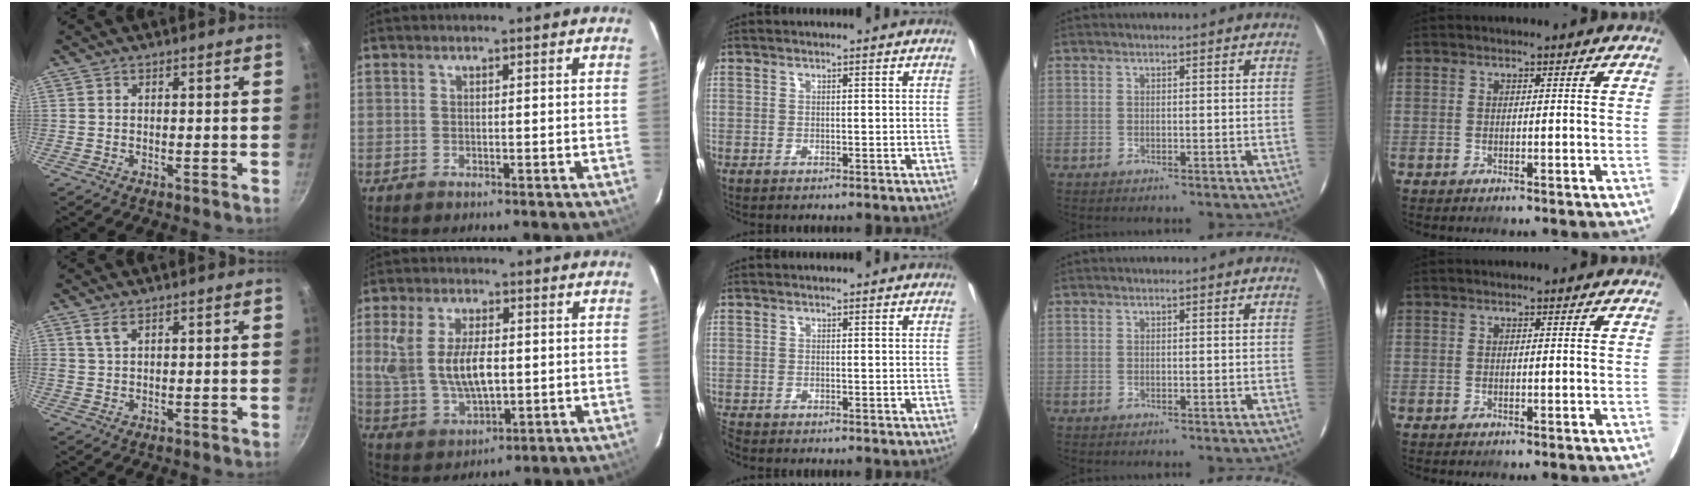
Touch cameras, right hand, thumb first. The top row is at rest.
{"thumb": {"total": 2.2, "force": [1.3, 1.0, 1.5], "torque": [-0.029, -0.004, 0.028]}, "index": {"total": 11.9, "force": [0.6, 6.2, 10.1], "torque": [-0.207, 0.001, 0.023]}, "middle": {"total": 1.8, "force": [-1.7, 0.4, 0.3], "torque": [-0.012, -0.012, -0.038]}}